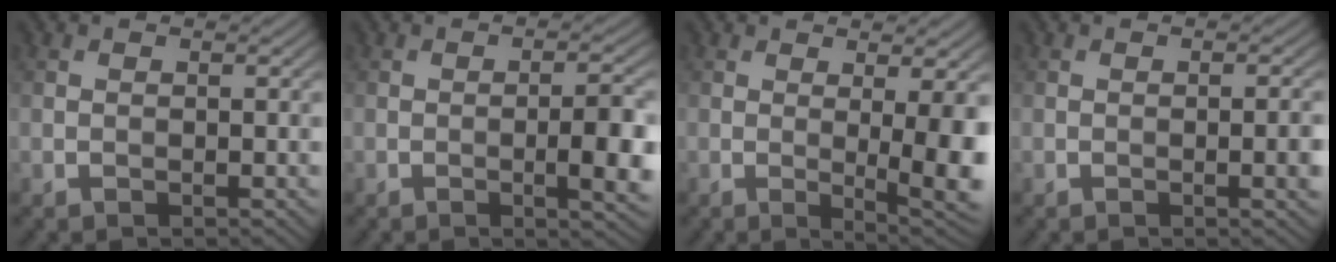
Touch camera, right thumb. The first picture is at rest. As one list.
[{"total": 5.1, "force": [-0.9, 1.0, 4.9], "torque": [-0.078, 0.002, -0.013]}, {"total": 8.0, "force": [0.2, 2.0, 7.8], "torque": [-0.098, -0.003, 0.005]}, {"total": 2.1, "force": [-0.4, 0.3, 2.0], "torque": [-0.030, 0.003, -0.006]}]